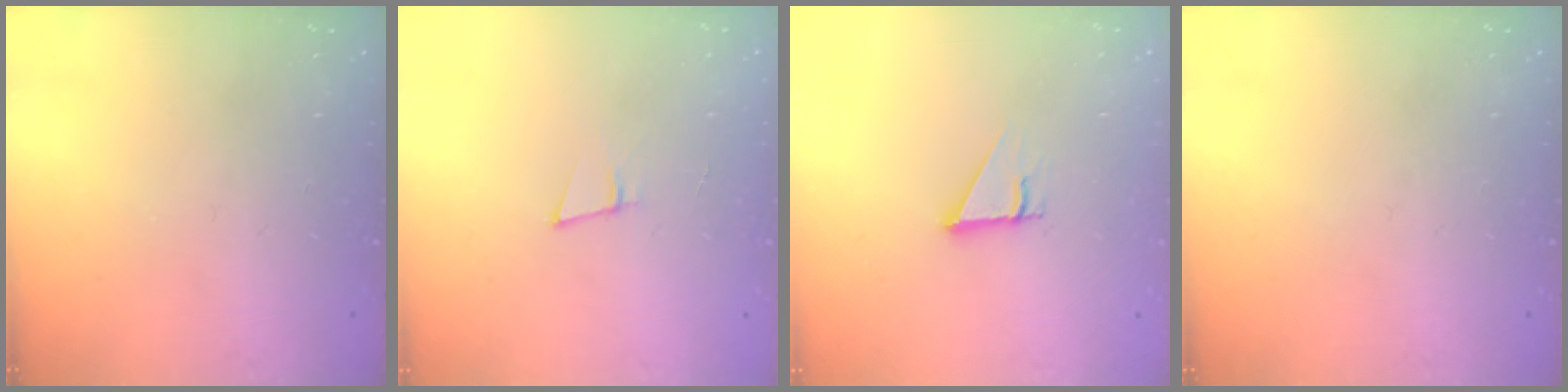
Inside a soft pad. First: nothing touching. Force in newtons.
{"total": 5.2, "press": 4.3, "slide": 2.9}
{"total": 2.5, "press": 2.5, "slide": 0.1}
{"total": 0.0}